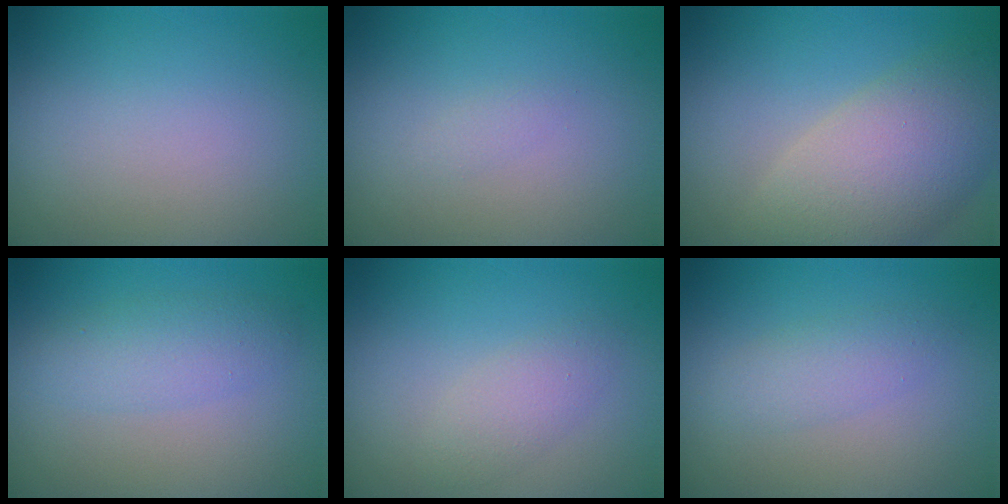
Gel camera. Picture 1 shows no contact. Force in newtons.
{"total": 0.6, "press": 0.6, "slide": 0.0}
{"total": 8.8, "press": 8.8, "slide": 0.6}
{"total": 2.7, "press": 2.7, "slide": 0.0}
{"total": 2.0, "press": 2.0, "slide": 0.1}
{"total": 2.0, "press": 2.0, "slide": 0.1}